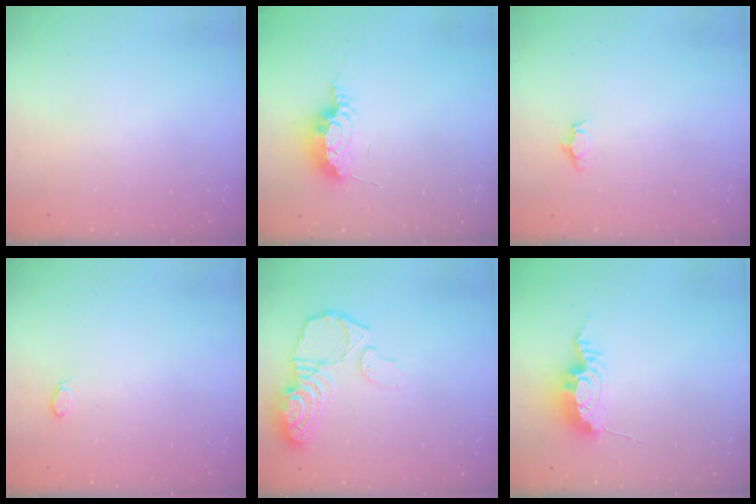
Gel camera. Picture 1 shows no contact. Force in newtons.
{"total": 10.6, "press": 8.7, "slide": 6.2}
{"total": 3.4, "press": 3.3, "slide": 0.5}
{"total": 2.9, "press": 2.7, "slide": 1.1}
{"total": 11.4, "press": 11.4, "slide": 1.2}
{"total": 9.8, "press": 9.8, "slide": 0.4}